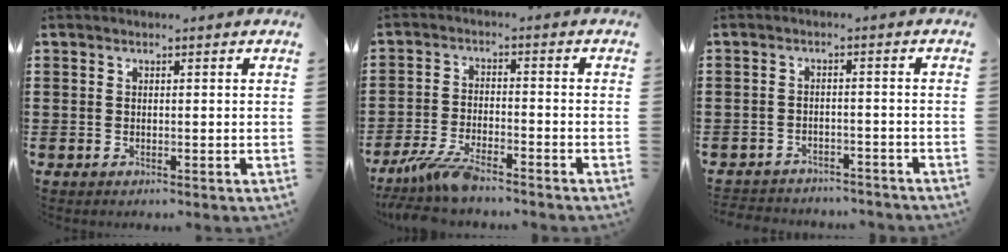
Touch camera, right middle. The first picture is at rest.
{"total": 6.3, "force": [-5.2, 1.1, 3.3], "torque": [-0.086, -0.012, -0.105]}
{"total": 2.8, "force": [-2.7, 0.4, -0.2], "torque": [-0.005, -0.002, -0.060]}